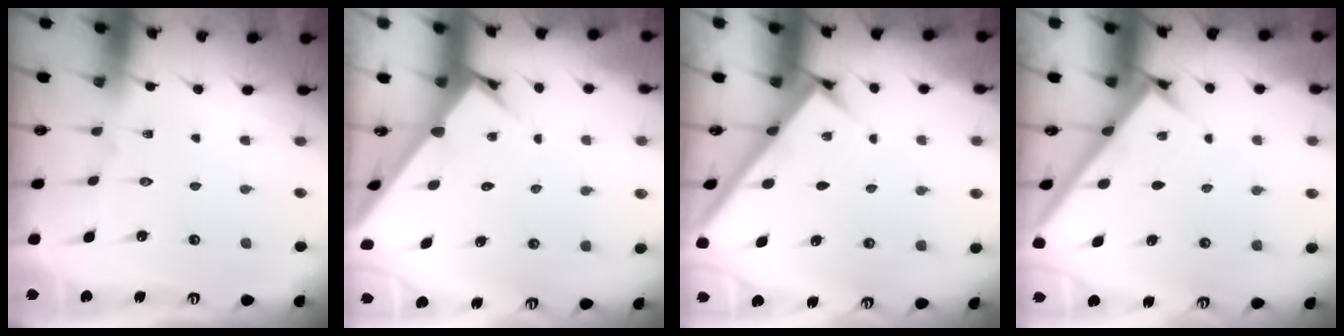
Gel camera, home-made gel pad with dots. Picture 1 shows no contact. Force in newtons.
{"total": 2.9, "press": 2.9, "slide": 0.2}
{"total": 2.6, "press": 2.6, "slide": 0.3}
{"total": 2.8, "press": 2.8, "slide": 0.4}